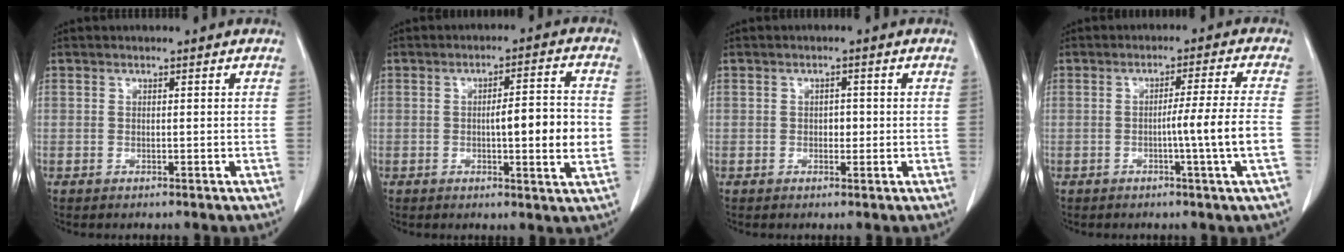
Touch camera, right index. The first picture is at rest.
{"total": 8.6, "force": [-0.7, 0.9, 8.6], "torque": [-0.119, 0.005, -0.012]}
{"total": 1.6, "force": [-0.1, 1.1, 1.1], "torque": [-0.013, 0.004, -0.002]}
{"total": 7.1, "force": [-1.7, -1.9, 6.6], "torque": [-0.093, -0.005, -0.027]}